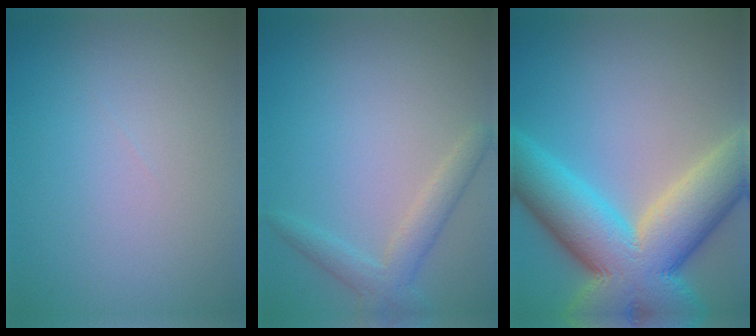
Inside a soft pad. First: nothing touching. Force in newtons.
{"total": 2.6, "press": 2.6, "slide": 0.1}
{"total": 13.6, "press": 13.5, "slide": 1.0}